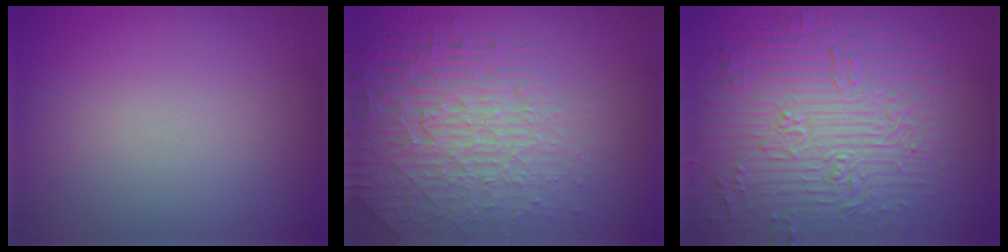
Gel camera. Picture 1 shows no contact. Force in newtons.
{"total": 6.8, "press": 5.5, "slide": 4.1}
{"total": 9.6, "press": 6.8, "slide": 6.7}